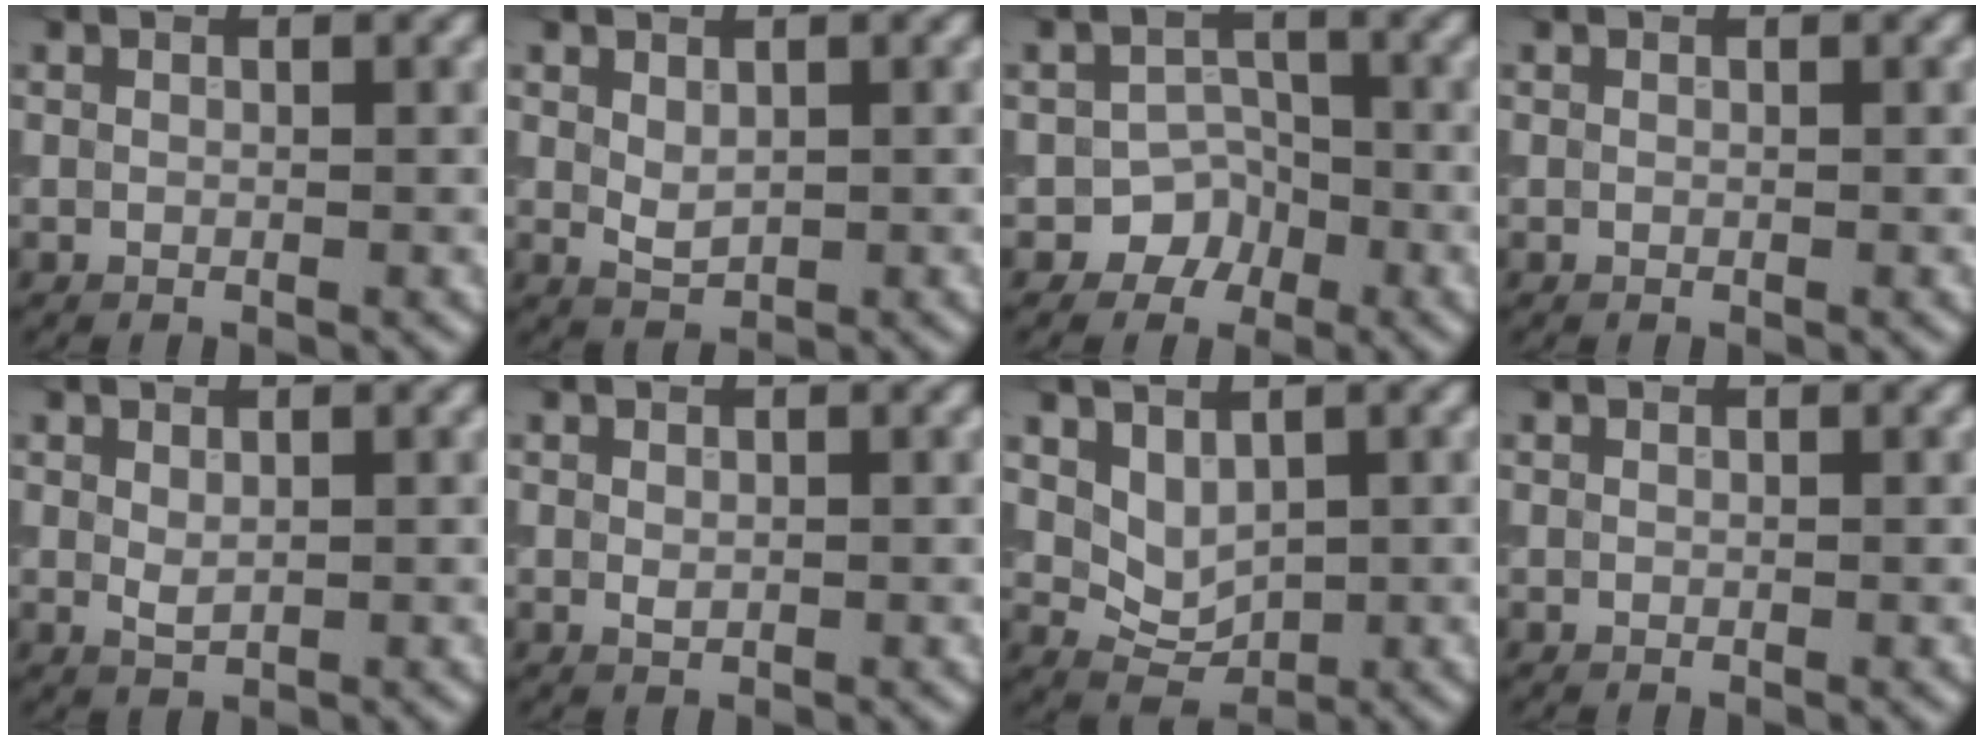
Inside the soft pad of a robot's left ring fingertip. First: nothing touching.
{"total": 1.5, "force": [0.4, 0.9, 1.1], "torque": [-0.022, -0.003, 0.016]}
{"total": 2.9, "force": [-1.6, 2.4, 0.5], "torque": [0.008, 0.013, -0.025]}
{"total": 0.0}
{"total": 1.0, "force": [0.4, 0.5, 0.8], "torque": [-0.018, -0.002, 0.012]}
{"total": 0.7, "force": [0.0, 0.5, 0.5], "torque": [-0.009, -0.002, 0.002]}
{"total": 2.6, "force": [1.1, 1.7, 1.5], "torque": [-0.029, -0.008, 0.029]}
{"total": 0.0}